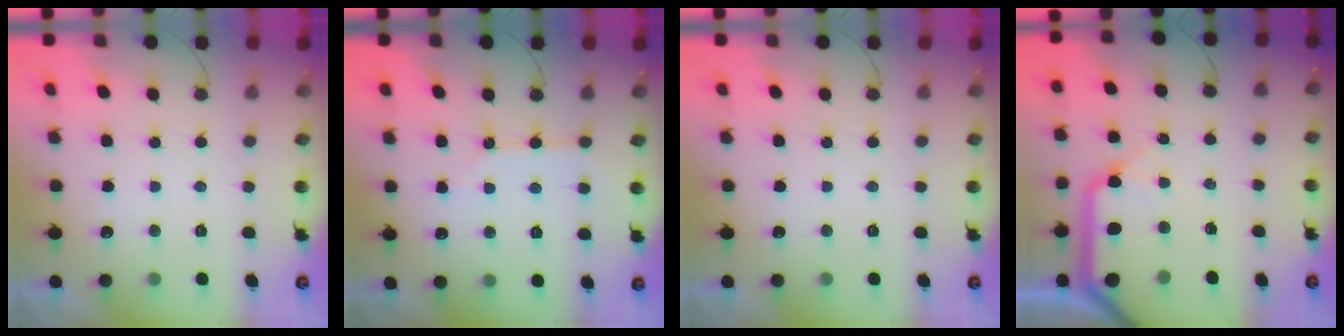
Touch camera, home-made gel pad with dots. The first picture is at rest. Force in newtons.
{"total": 2.1, "press": 2.1, "slide": 0.3}
{"total": 0.0}
{"total": 16.5, "press": 16.4, "slide": 1.9}